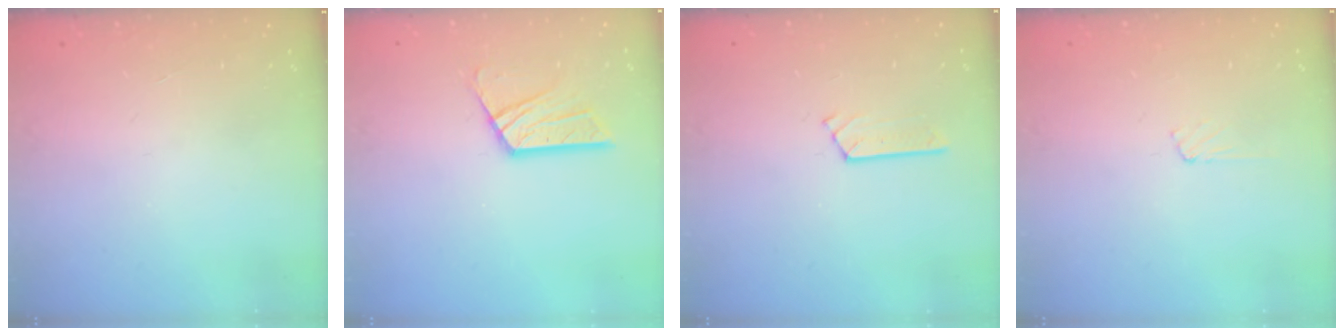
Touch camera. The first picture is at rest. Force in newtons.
{"total": 10.2, "press": 10.2, "slide": 0.8}
{"total": 2.4, "press": 2.4, "slide": 0.1}
{"total": 3.1, "press": 3.1, "slide": 0.4}